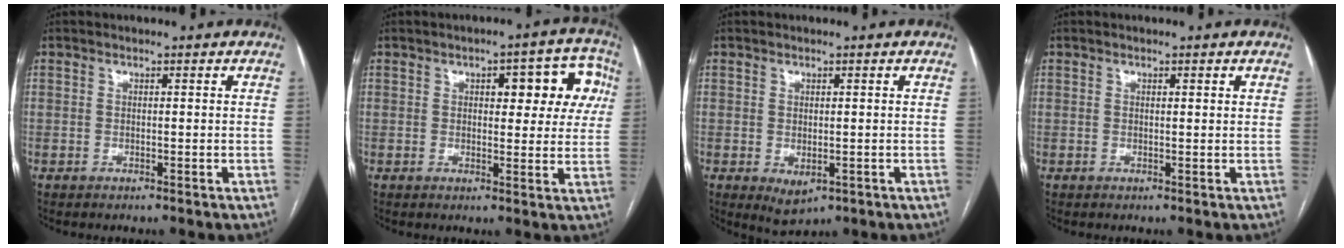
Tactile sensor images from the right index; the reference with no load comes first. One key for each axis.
{"total": 9.5, "fx": 2.8, "fy": 3.8, "fz": 8.2, "tx": -0.082, "ty": 0.029, "tz": 0.032}
{"total": 3.2, "fx": -0.9, "fy": 1.7, "fz": 2.5, "tx": -0.038, "ty": -0.009, "tz": 0.002}
{"total": 0.7, "fx": 0.4, "fy": 0.1, "fz": 0.6, "tx": -0.011, "ty": 0.002, "tz": 0.005}